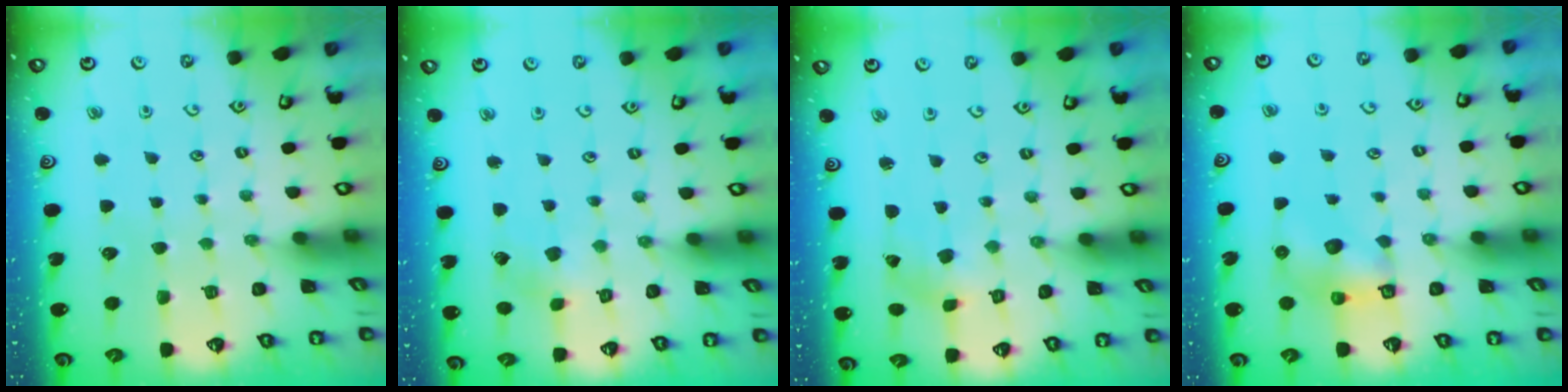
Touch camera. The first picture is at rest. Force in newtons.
{"total": 2.4, "press": 2.4, "slide": 0.3}
{"total": 0.7, "press": 0.7, "slide": 0.1}
{"total": 6.6, "press": 6.6, "slide": 0.2}